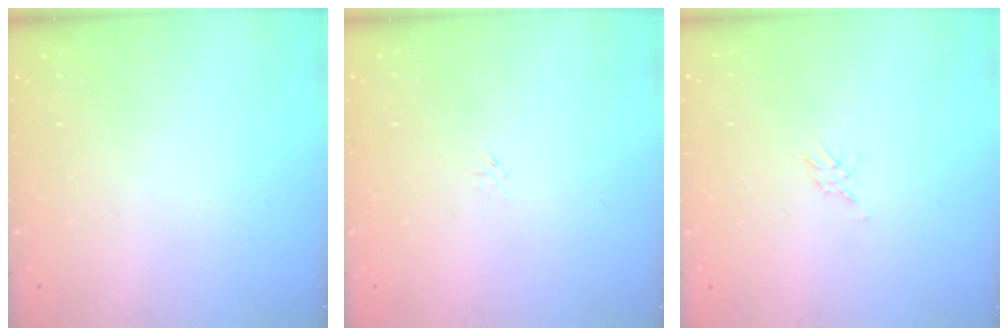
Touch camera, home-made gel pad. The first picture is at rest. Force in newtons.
{"total": 0.0}
{"total": 1.4, "press": 1.4, "slide": 0.2}